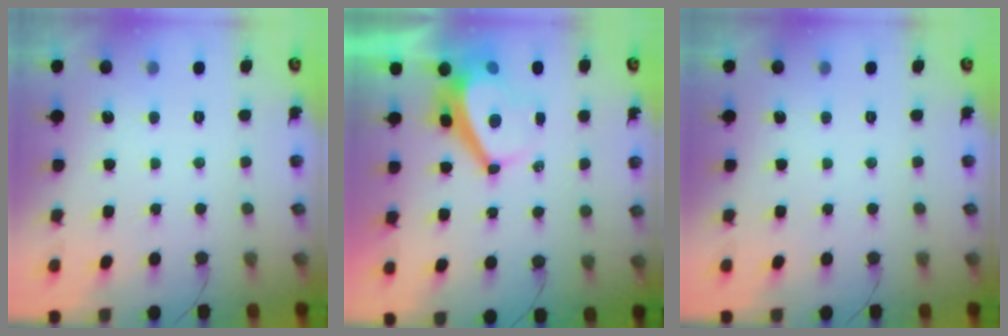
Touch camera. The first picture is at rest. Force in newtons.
{"total": 6.4, "press": 6.3, "slide": 0.7}
{"total": 0.0}